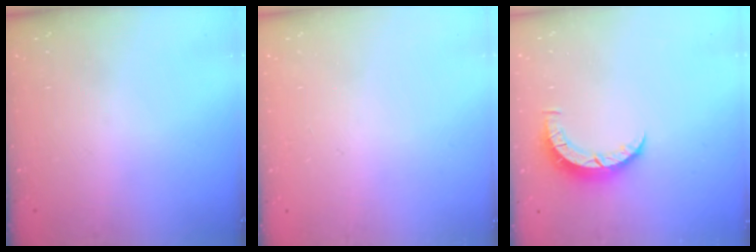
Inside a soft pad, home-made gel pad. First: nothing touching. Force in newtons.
{"total": 2.6, "press": 2.6, "slide": 0.2}
{"total": 5.0, "press": 4.9, "slide": 0.6}